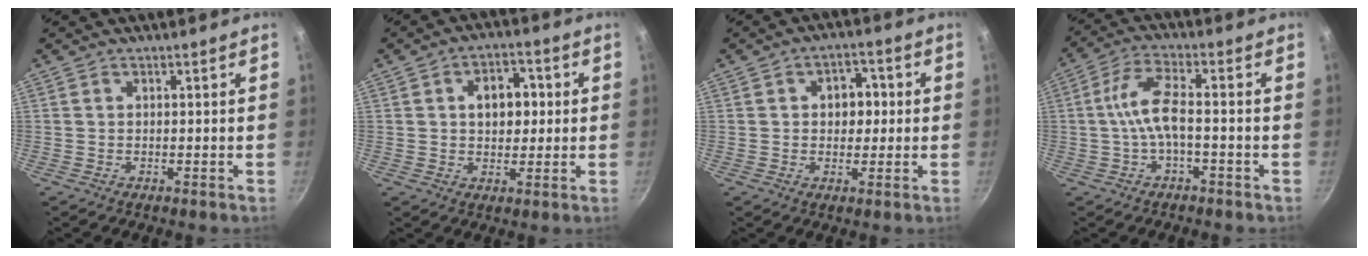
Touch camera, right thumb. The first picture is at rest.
{"total": 8.0, "force": [1.3, 5.6, 5.6], "torque": [-0.047, 0.009, 0.015]}
{"total": 6.1, "force": [0.7, 4.7, 3.8], "torque": [-0.011, 0.007, 0.005]}
{"total": 7.0, "force": [-1.7, 2.5, 6.3], "torque": [-0.137, 0.029, -0.039]}